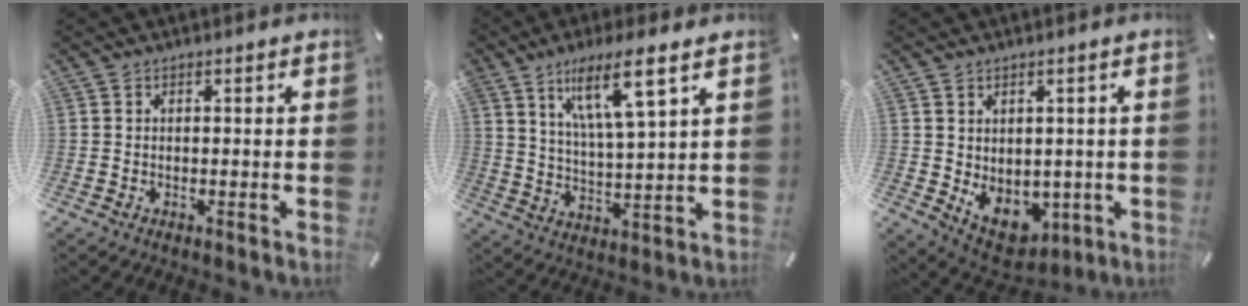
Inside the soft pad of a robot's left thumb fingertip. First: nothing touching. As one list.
[{"total": 12.2, "force": [7.6, 2.7, 9.1], "torque": [-0.171, -0.022, 0.130]}, {"total": 7.7, "force": [-1.0, 6.5, 3.9], "torque": [-0.057, -0.010, -0.012]}]